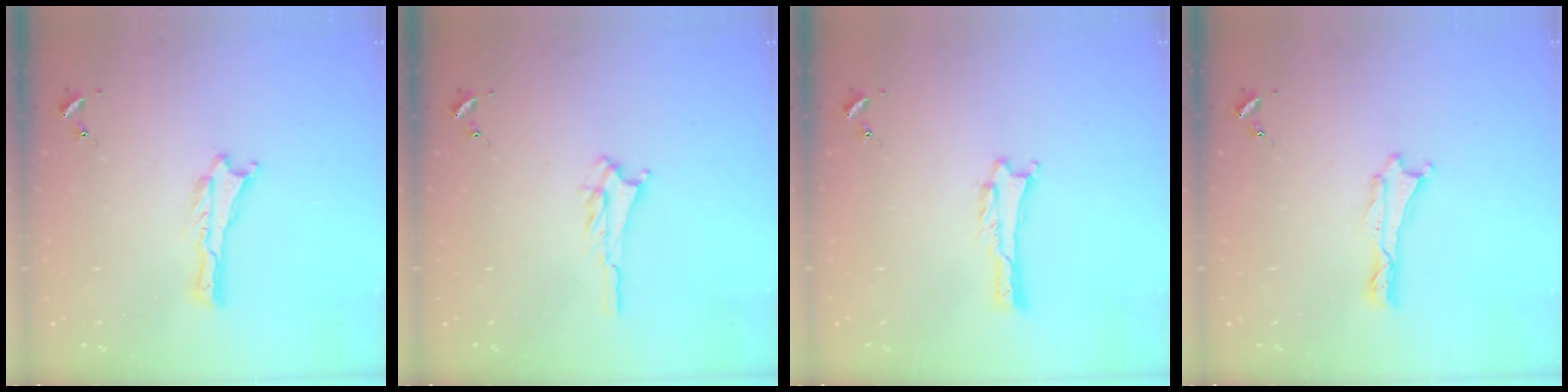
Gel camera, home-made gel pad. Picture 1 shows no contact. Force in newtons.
{"total": 1.7, "press": 1.6, "slide": 0.3}
{"total": 0.6, "press": 0.6, "slide": 0.1}
{"total": 0.0}